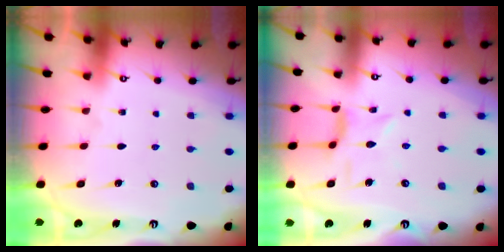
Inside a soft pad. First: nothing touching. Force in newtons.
{"total": 1.9, "press": 1.9, "slide": 0.2}